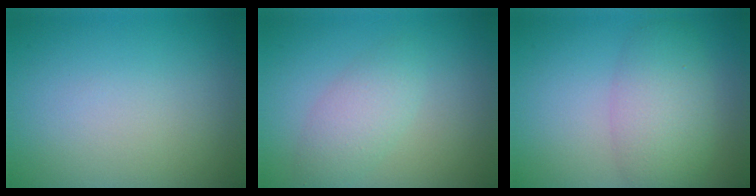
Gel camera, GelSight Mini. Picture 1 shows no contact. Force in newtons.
{"total": 2.7, "press": 2.7, "slide": 0.1}
{"total": 4.8, "press": 4.8, "slide": 0.2}